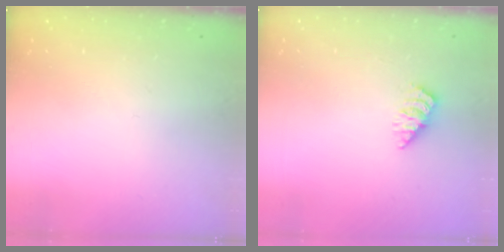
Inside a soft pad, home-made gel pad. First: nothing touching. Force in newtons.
{"total": 1.7, "press": 1.7, "slide": 0.2}